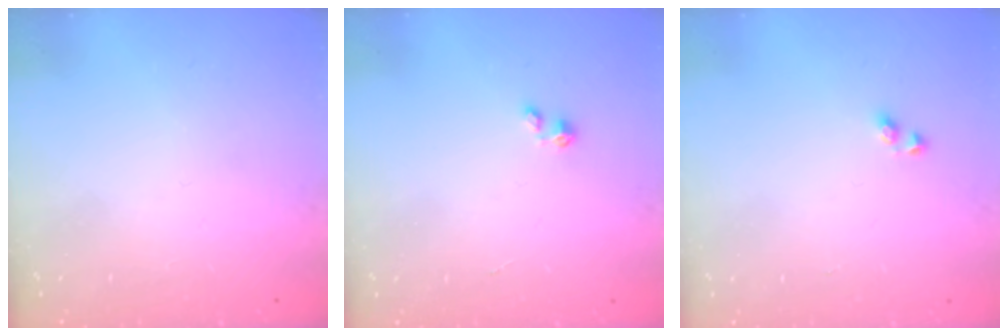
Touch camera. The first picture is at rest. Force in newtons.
{"total": 0.0}
{"total": 2.9, "press": 2.7, "slide": 1.1}